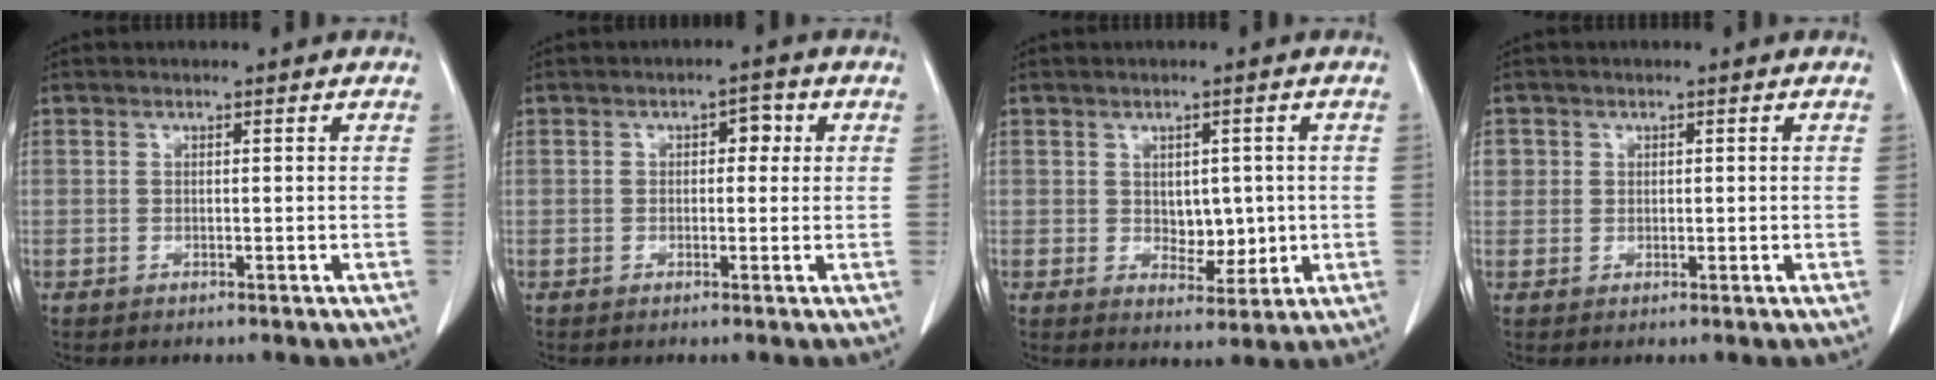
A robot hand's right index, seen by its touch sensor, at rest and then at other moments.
{"total": 2.9, "force": [0.6, 1.7, 2.2], "torque": [-0.026, 0.018, 0.007]}
{"total": 4.9, "force": [0.2, 3.1, 3.7], "torque": [-0.047, -0.002, 0.014]}
{"total": 2.2, "force": [0.5, 2.1, 0.3], "torque": [0.003, 0.001, 0.009]}